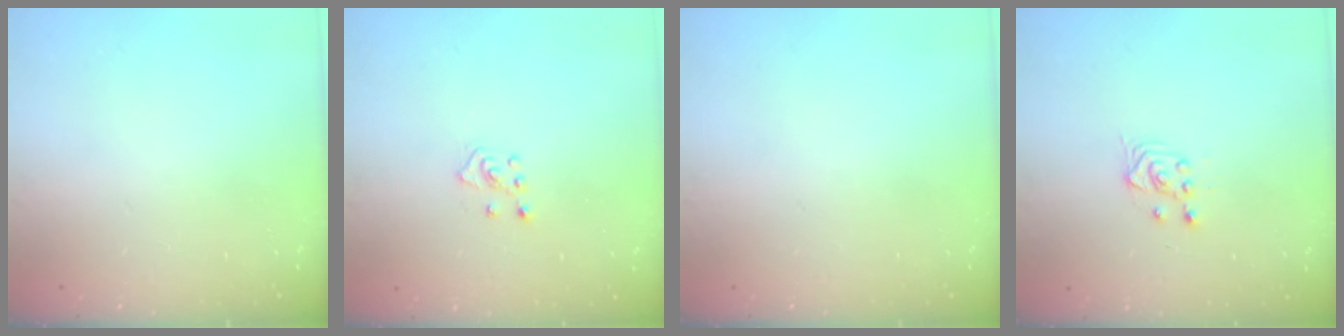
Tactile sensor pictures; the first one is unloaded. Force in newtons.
{"total": 4.1, "press": 4.1, "slide": 0.5}
{"total": 0.0}
{"total": 3.3, "press": 3.0, "slide": 1.4}